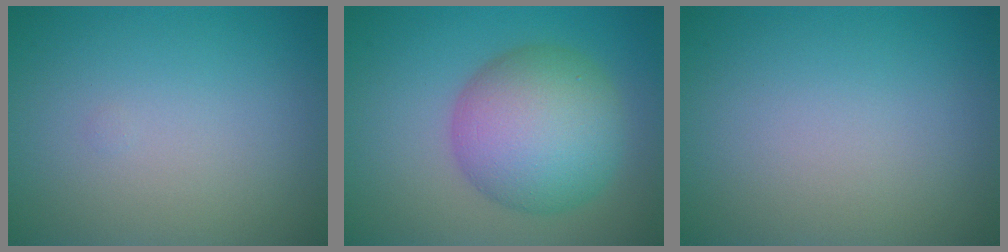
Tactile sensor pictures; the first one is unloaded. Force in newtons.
{"total": 8.8, "press": 8.8, "slide": 0.1}
{"total": 0.0}